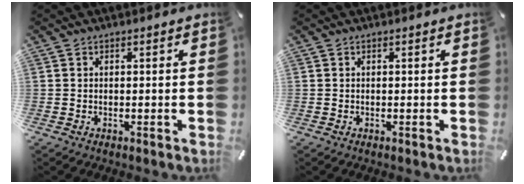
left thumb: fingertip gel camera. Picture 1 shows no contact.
{"total": 0.0}